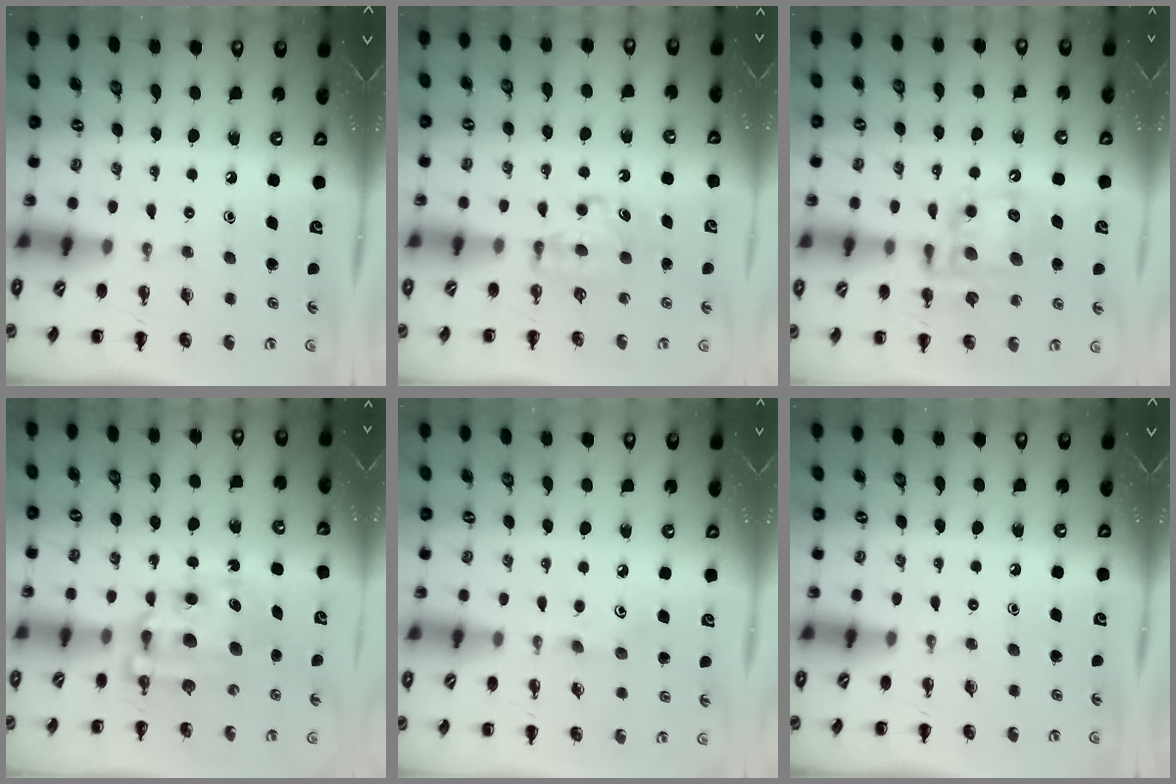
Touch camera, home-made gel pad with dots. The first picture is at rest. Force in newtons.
{"total": 5.7, "press": 5.5, "slide": 1.5}
{"total": 12.7, "press": 12.4, "slide": 2.9}
{"total": 9.5, "press": 9.2, "slide": 2.4}
{"total": 2.6, "press": 2.4, "slide": 0.9}
{"total": 0.0}